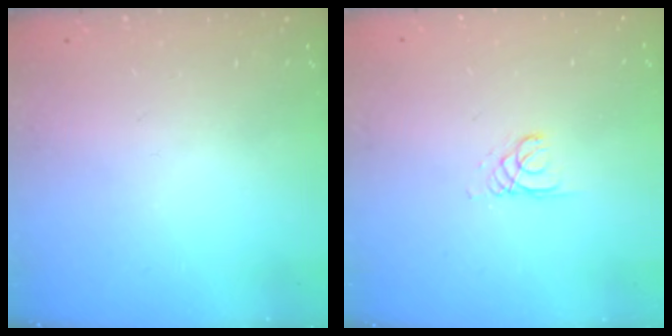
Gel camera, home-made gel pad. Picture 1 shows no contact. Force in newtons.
{"total": 1.3, "press": 1.3, "slide": 0.1}